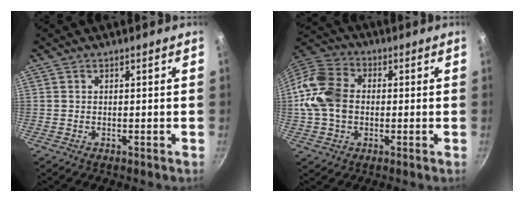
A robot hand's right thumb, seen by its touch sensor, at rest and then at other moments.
{"total": 12.8, "force": [-0.2, 9.7, 8.5], "torque": [-0.148, 0.023, -0.021]}